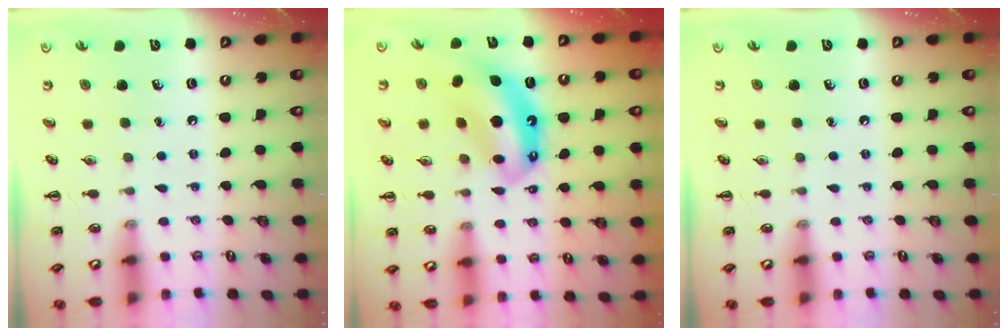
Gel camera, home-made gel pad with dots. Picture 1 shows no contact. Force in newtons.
{"total": 12.5, "press": 12.1, "slide": 3.2}
{"total": 0.0}